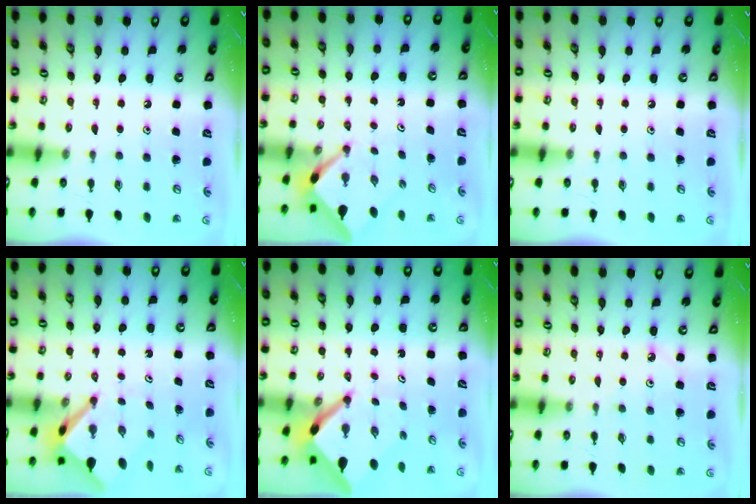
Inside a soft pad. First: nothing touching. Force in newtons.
{"total": 2.6, "press": 2.6, "slide": 0.4}
{"total": 0.0}
{"total": 4.1, "press": 4.1, "slide": 0.4}
{"total": 5.3, "press": 5.3, "slide": 0.6}
{"total": 3.0, "press": 3.0, "slide": 0.5}